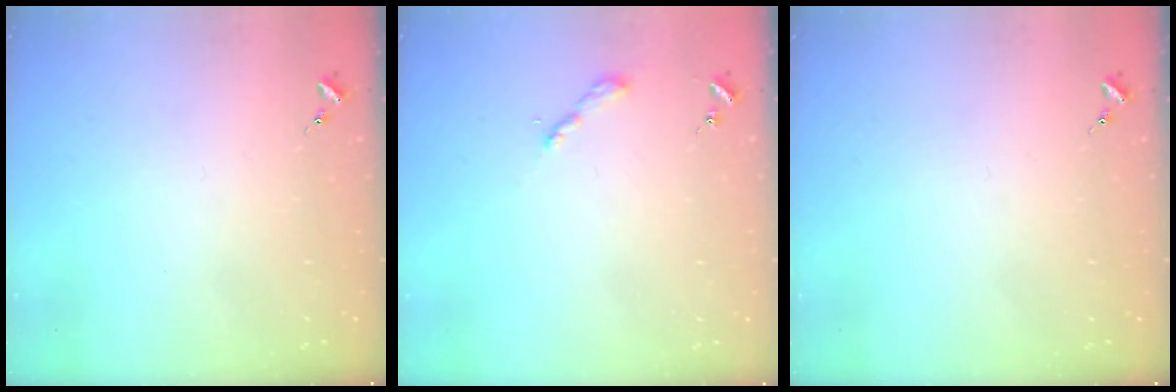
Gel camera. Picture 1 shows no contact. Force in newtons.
{"total": 2.2, "press": 2.2, "slide": 0.2}
{"total": 0.0}